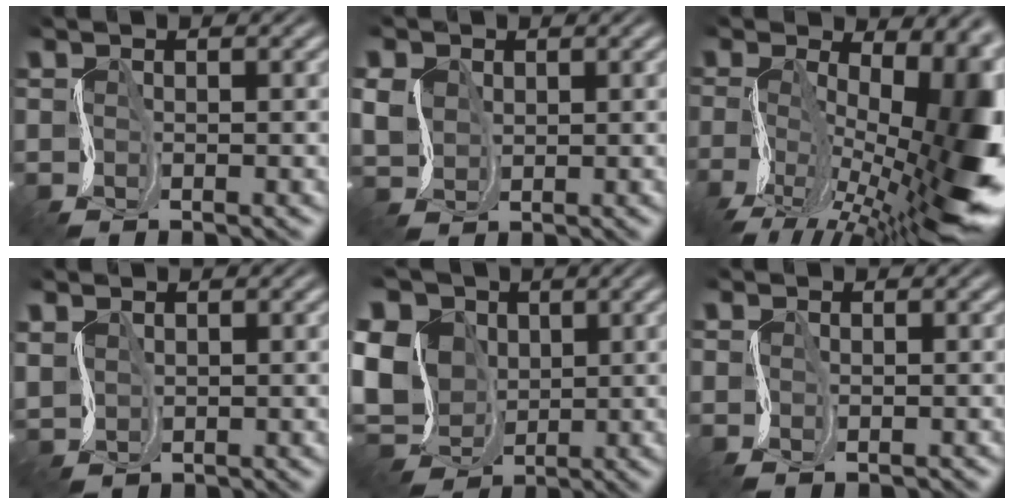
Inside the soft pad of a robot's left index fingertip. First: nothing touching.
{"total": 2.0, "force": [1.1, 1.2, -1.3], "torque": [0.000, 0.011, 0.014]}
{"total": 15.2, "force": [-3.5, 7.5, 12.8], "torque": [-0.190, -0.003, -0.056]}
{"total": 2.0, "force": [0.7, 0.0, -1.9], "torque": [0.017, 0.007, 0.013]}
{"total": 11.6, "force": [1.8, 10.1, 5.4], "torque": [-0.120, 0.019, -0.005]}
{"total": 1.0, "force": [-0.7, 0.3, -0.7], "torque": [0.007, 0.001, -0.013]}